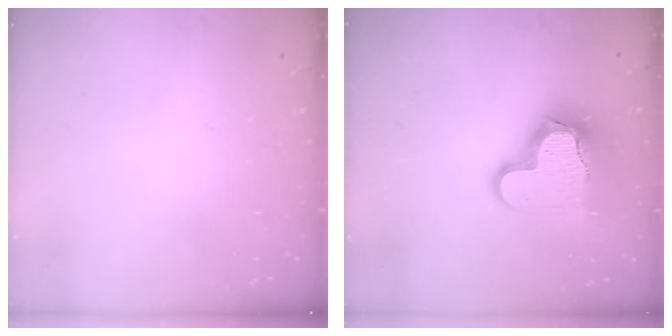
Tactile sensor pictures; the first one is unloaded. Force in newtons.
{"total": 15.5, "press": 15.4, "slide": 1.8}